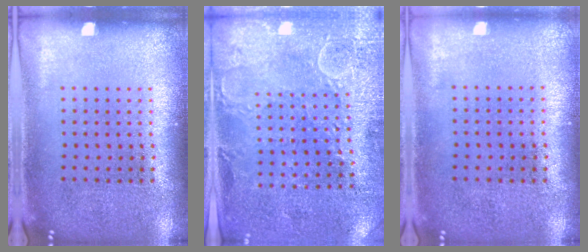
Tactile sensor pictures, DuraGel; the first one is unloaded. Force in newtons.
{"total": 2.8, "press": 2.7, "slide": 0.8}
{"total": 0.0}